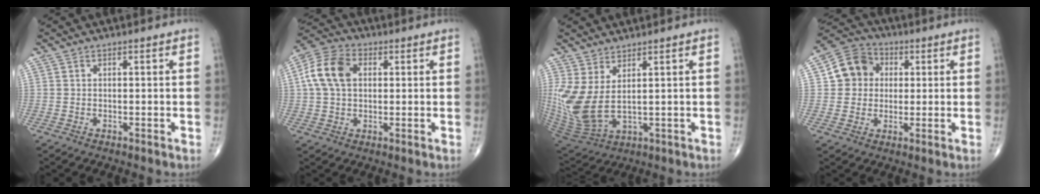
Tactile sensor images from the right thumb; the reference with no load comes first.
{"total": 10.2, "force": [1.9, 7.0, 7.1], "torque": [-0.138, 0.020, 0.028]}
{"total": 11.0, "force": [2.5, 4.6, 9.7], "torque": [-0.232, -0.024, 0.070]}
{"total": 9.3, "force": [1.5, 8.4, 3.7], "torque": [-0.038, 0.011, 0.014]}